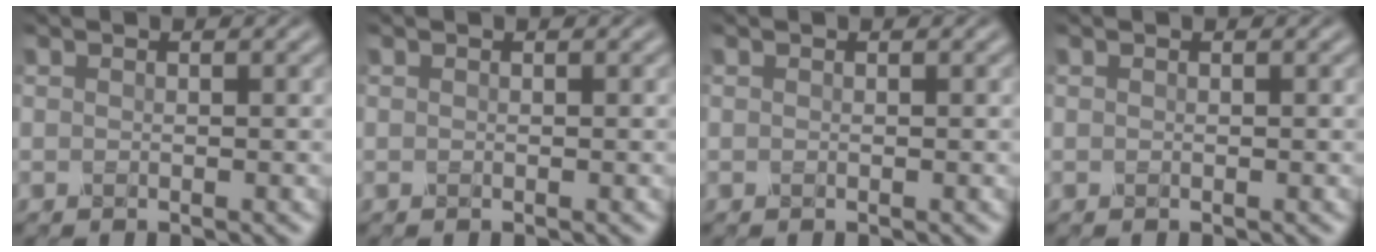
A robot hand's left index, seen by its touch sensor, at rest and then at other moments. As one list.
[{"total": 0.0}, {"total": 0.0}, {"total": 0.0}]